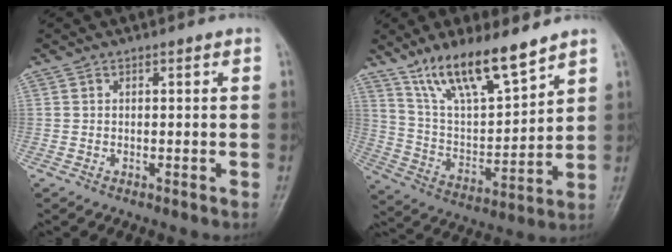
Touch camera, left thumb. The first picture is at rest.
{"total": 15.6, "force": [11.4, 4.2, 9.7], "torque": [-0.151, -0.062, 0.223]}